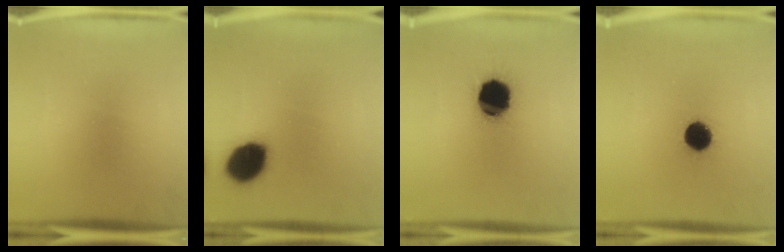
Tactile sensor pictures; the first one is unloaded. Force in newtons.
{"total": 15.5}
{"total": 16.7}
{"total": 9.1}